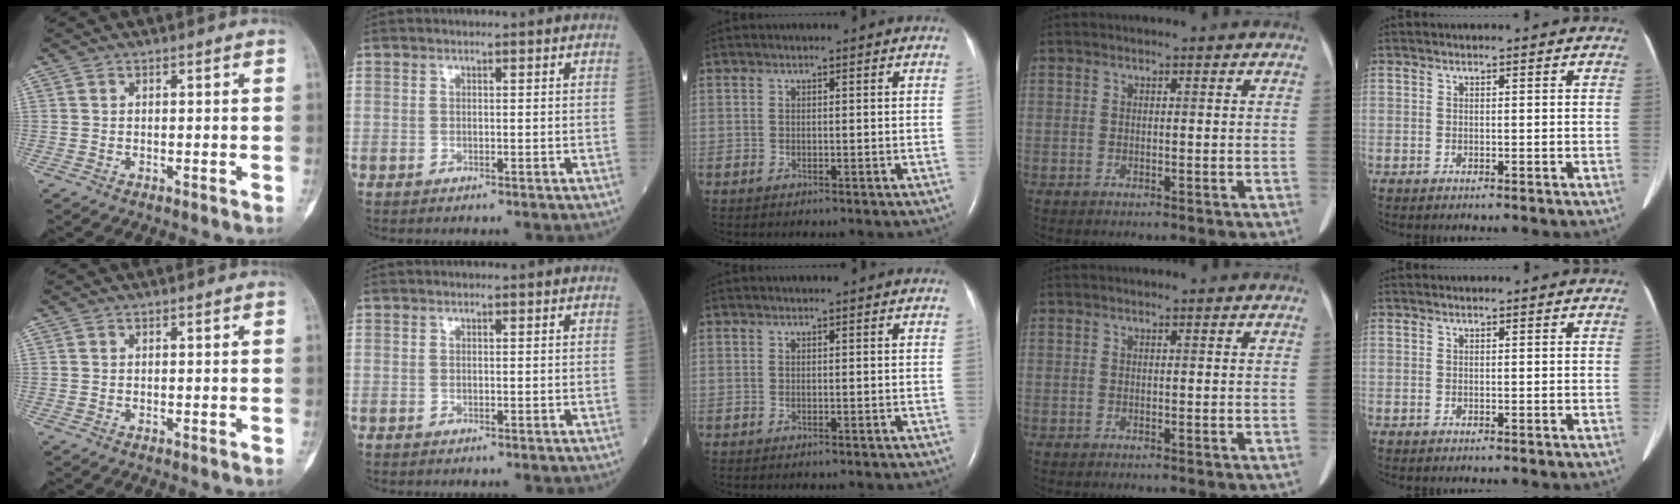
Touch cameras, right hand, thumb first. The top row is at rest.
{}